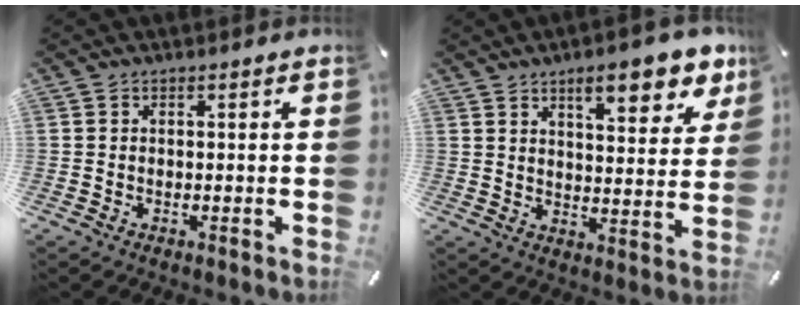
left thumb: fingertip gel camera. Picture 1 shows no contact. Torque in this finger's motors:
{"motor_torque": [1.88, 1.79, 1.32, -1.44, 0.19]}